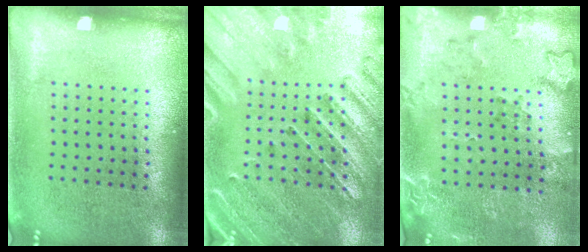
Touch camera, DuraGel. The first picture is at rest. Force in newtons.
{"total": 2.9, "press": 2.7, "slide": 0.9}
{"total": 1.9, "press": 1.6, "slide": 1.1}